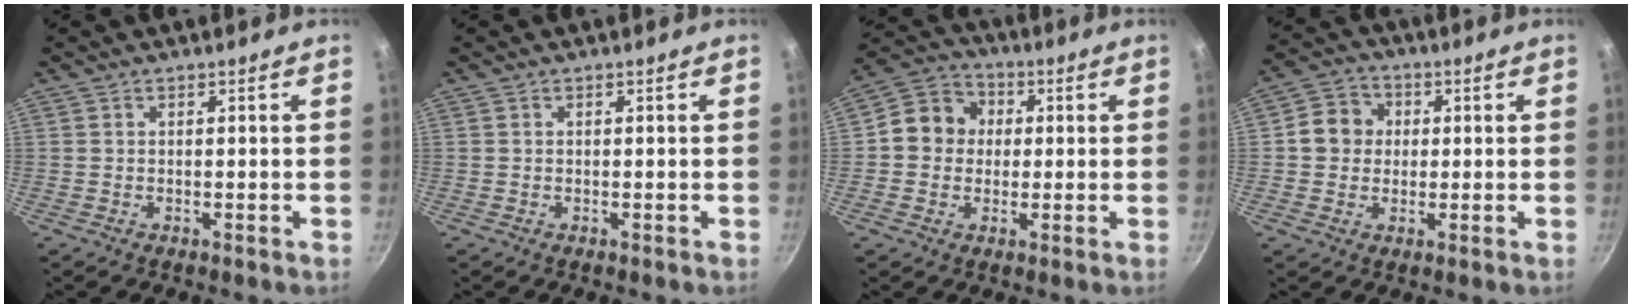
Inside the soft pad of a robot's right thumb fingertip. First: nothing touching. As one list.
[{"total": 0.0}, {"total": 9.1, "force": [0.5, 8.3, 3.8], "torque": [-0.029, 0.019, -0.013]}, {"total": 7.0, "force": [0.7, 6.4, 2.9], "torque": [-0.016, 0.011, -0.004]}]